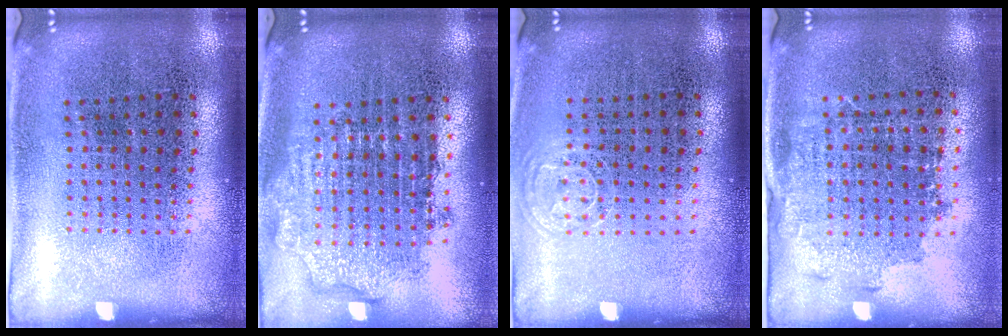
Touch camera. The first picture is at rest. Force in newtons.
{"total": 1.8, "press": 1.5, "slide": 1.1}
{"total": 0.6, "press": 0.6, "slide": 0.3}
{"total": 1.4, "press": 1.2, "slide": 0.7}